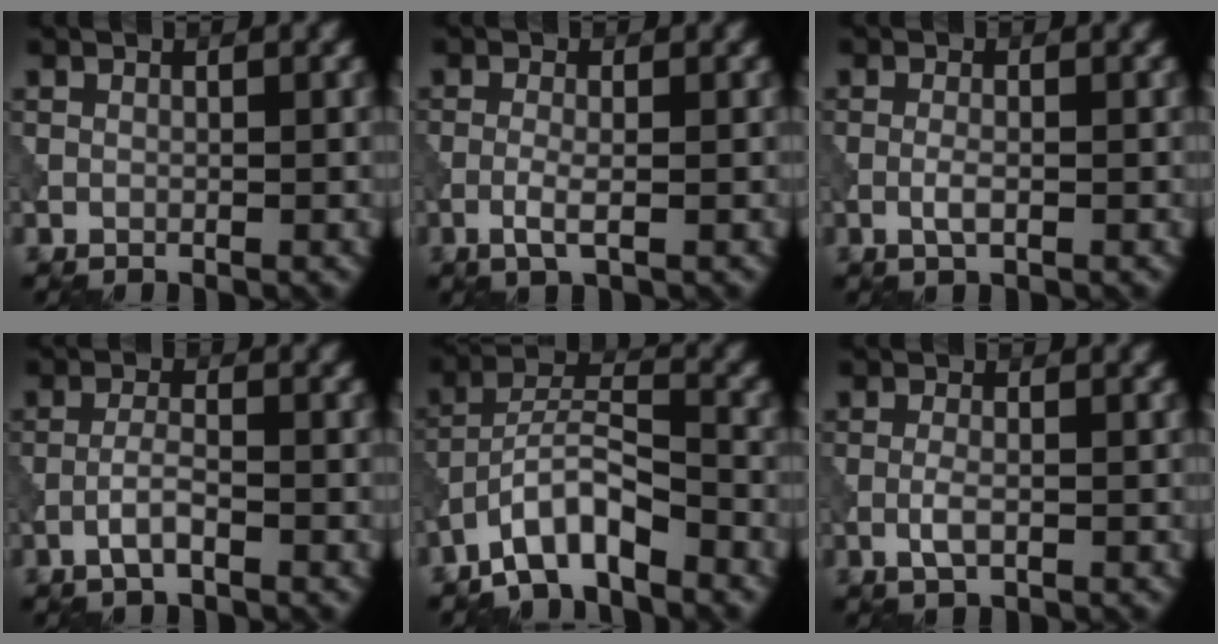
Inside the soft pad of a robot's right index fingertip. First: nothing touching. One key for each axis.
{"total": 1.9, "fx": -0.7, "fy": 0.4, "fz": 1.8, "tx": -0.038, "ty": -0.001, "tz": -0.019}
{"total": 1.4, "fx": -0.4, "fy": 0.4, "fz": 1.3, "tx": -0.028, "ty": -0.001, "tz": -0.013}
{"total": 2.2, "fx": -1.2, "fy": 0.5, "fz": 1.7, "tx": -0.036, "ty": 0.007, "tz": -0.028}
{"total": 5.6, "fx": -4.0, "fy": 1.7, "fz": 3.5, "tx": -0.060, "ty": 0.012, "tz": -0.081}
{"total": 1.8, "fx": -0.6, "fy": 0.6, "fz": 1.5, "tx": -0.034, "ty": -0.001, "tz": -0.016}